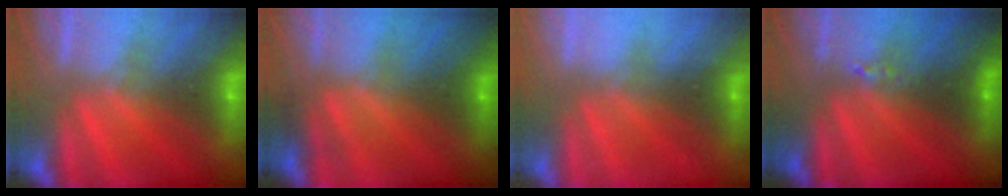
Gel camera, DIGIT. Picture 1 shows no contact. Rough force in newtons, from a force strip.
{"total": 4.4}
{"total": 2.2}
{"total": 2.4}